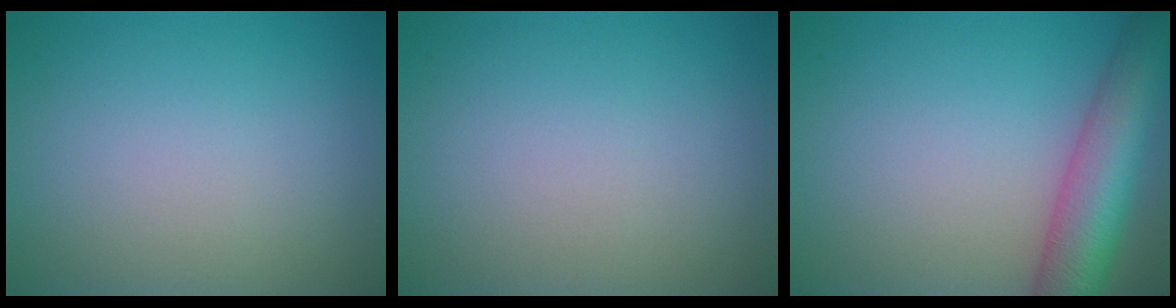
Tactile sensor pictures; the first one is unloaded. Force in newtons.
{"total": 0.0}
{"total": 7.7, "press": 7.7, "slide": 0.4}